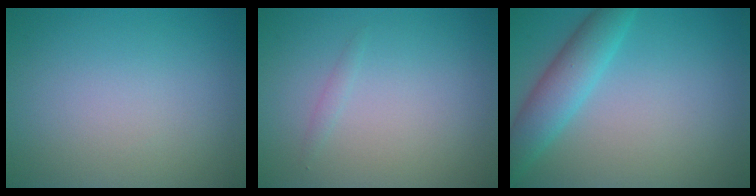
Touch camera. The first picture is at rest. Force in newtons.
{"total": 0.5, "press": 0.5, "slide": 0.1}
{"total": 4.3, "press": 4.3, "slide": 0.3}